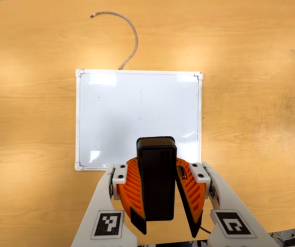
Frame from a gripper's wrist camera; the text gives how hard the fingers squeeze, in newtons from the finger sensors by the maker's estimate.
{"total": 10.0, "left": 10.0, "right": 10.1}